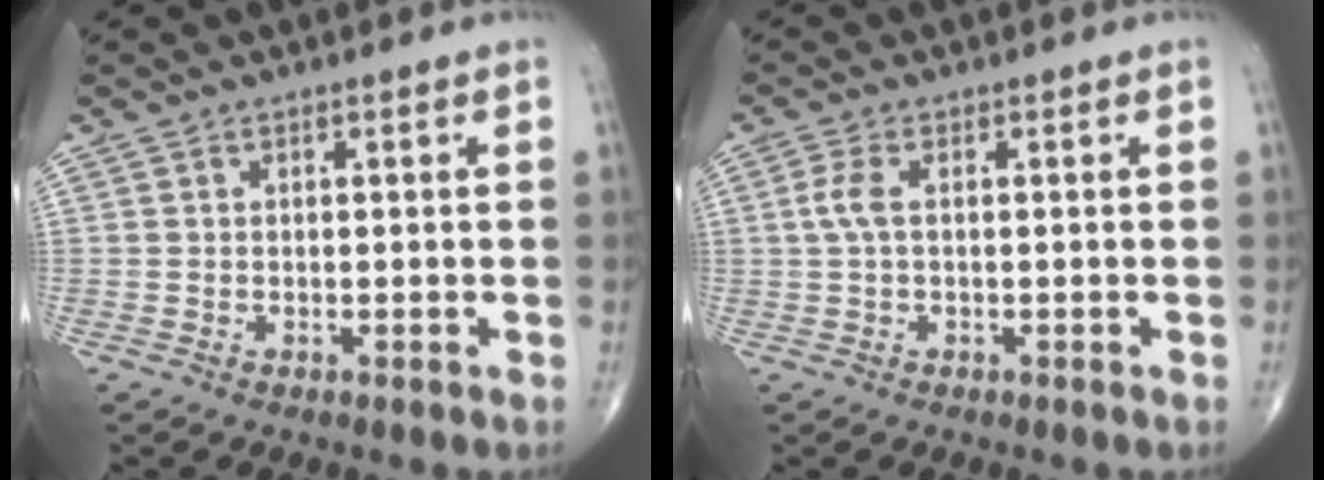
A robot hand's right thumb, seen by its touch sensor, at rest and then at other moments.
{"total": 2.9, "force": [0.2, 1.1, 2.6], "torque": [-0.074, 0.006, 0.003]}